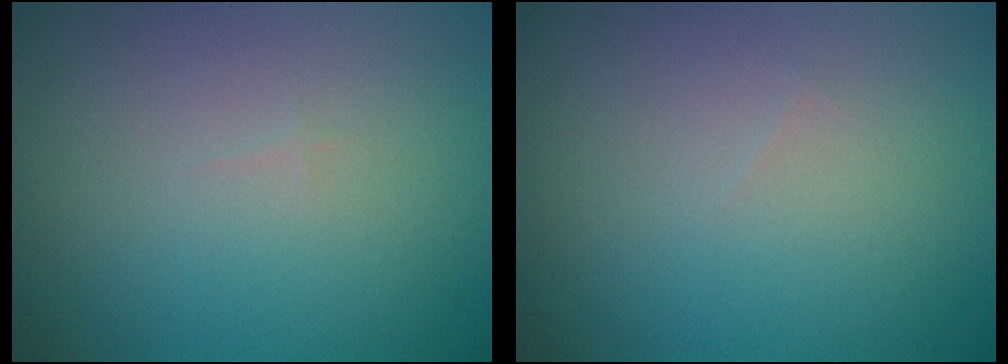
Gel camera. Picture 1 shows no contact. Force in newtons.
{"total": 0.0}